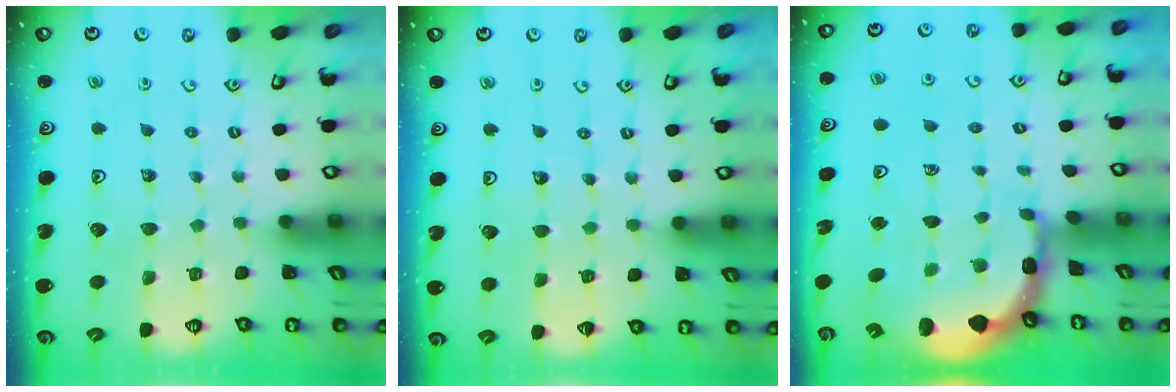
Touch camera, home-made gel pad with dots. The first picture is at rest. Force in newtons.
{"total": 3.8, "press": 3.7, "slide": 0.4}
{"total": 2.2, "press": 2.0, "slide": 0.9}